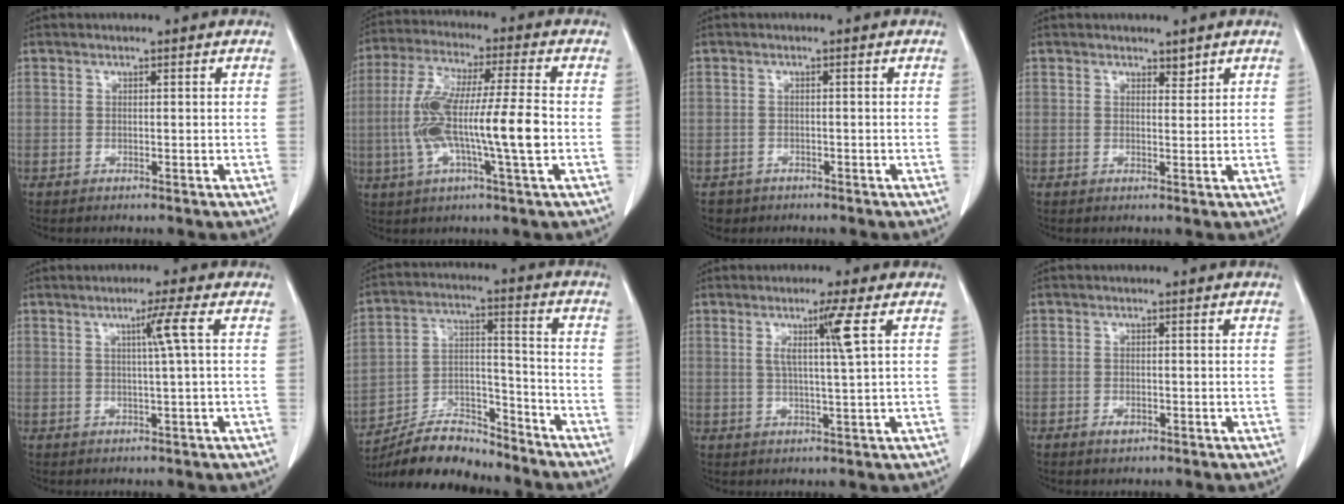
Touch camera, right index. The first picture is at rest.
{"total": 14.0, "force": [-2.0, 0.6, 13.8], "torque": [-0.272, 0.006, -0.039]}
{"total": 2.1, "force": [-1.4, 1.6, -0.1], "torque": [-0.005, 0.005, -0.022]}
{"total": 1.2, "force": [1.0, 0.4, 0.4], "torque": [-0.007, -0.007, 0.015]}
{"total": 3.4, "force": [0.8, -1.1, 3.1], "torque": [-0.055, -0.003, 0.015]}
{"total": 12.7, "force": [-11.9, 2.9, 3.4], "torque": [-0.058, 0.024, -0.212]}
{"total": 5.0, "force": [1.6, -1.3, 4.6], "torque": [-0.088, -0.006, 0.030]}
{"total": 1.4, "force": [-0.8, 0.8, 0.8], "torque": [-0.014, 0.002, -0.009]}